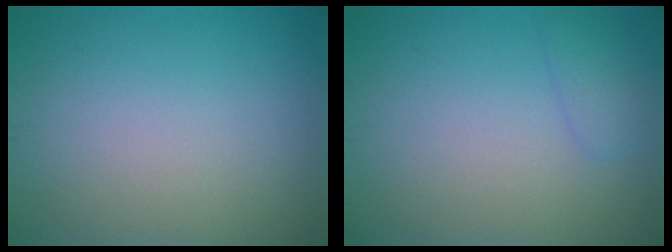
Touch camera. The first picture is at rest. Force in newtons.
{"total": 1.3, "press": 1.3, "slide": 0.2}